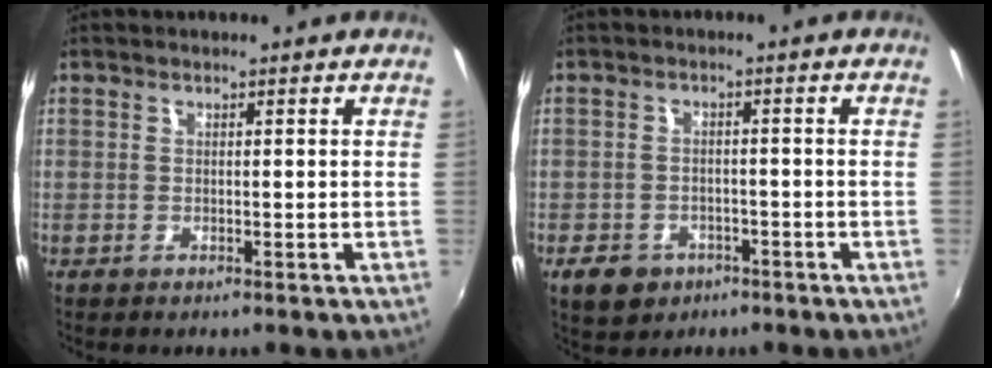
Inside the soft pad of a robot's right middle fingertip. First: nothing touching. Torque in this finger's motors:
{"motor_torque": [0.49, -0.52, 0.07, 0.02]}